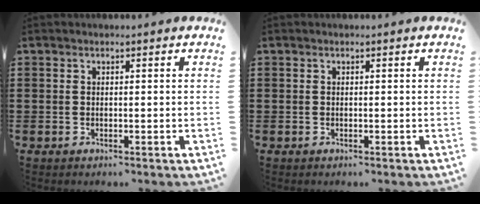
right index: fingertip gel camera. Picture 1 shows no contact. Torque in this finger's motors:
{"motor_torque": [-0.05, 0.05, 0.00, 0.00]}